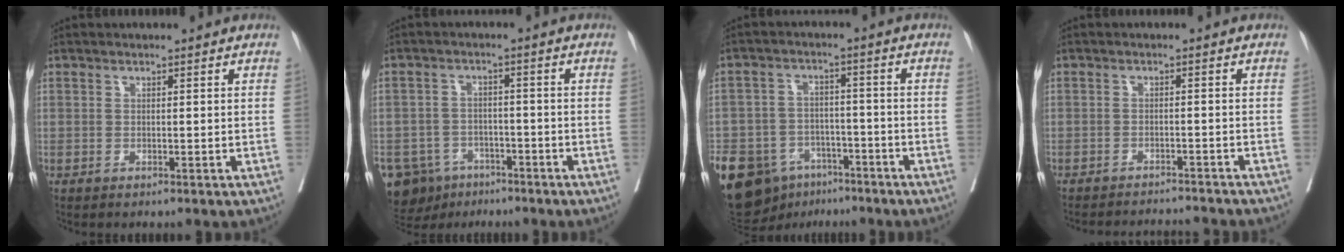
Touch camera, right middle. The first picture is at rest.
{"total": 10.0, "force": [-6.6, 7.1, 2.4], "torque": [-0.056, 0.005, -0.097]}
{"total": 21.0, "force": [-12.3, 14.0, 9.8], "torque": [-0.279, -0.008, -0.191]}
{"total": 10.3, "force": [-10.0, 0.6, 2.5], "torque": [-0.028, -0.002, -0.125]}